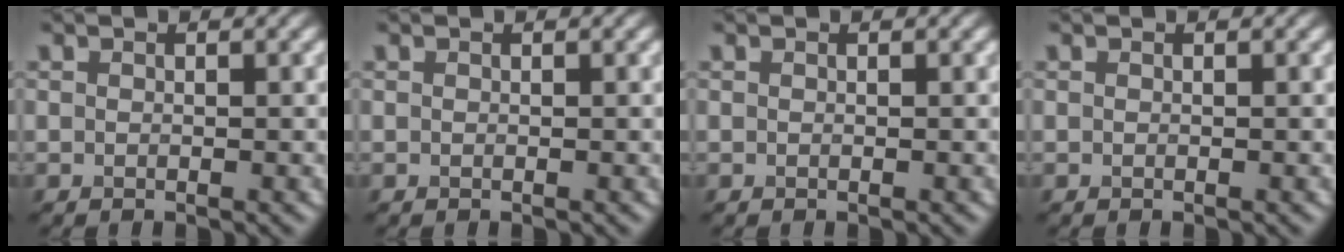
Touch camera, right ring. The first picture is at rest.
{"total": 0.0}
{"total": 0.0}
{"total": 0.0}